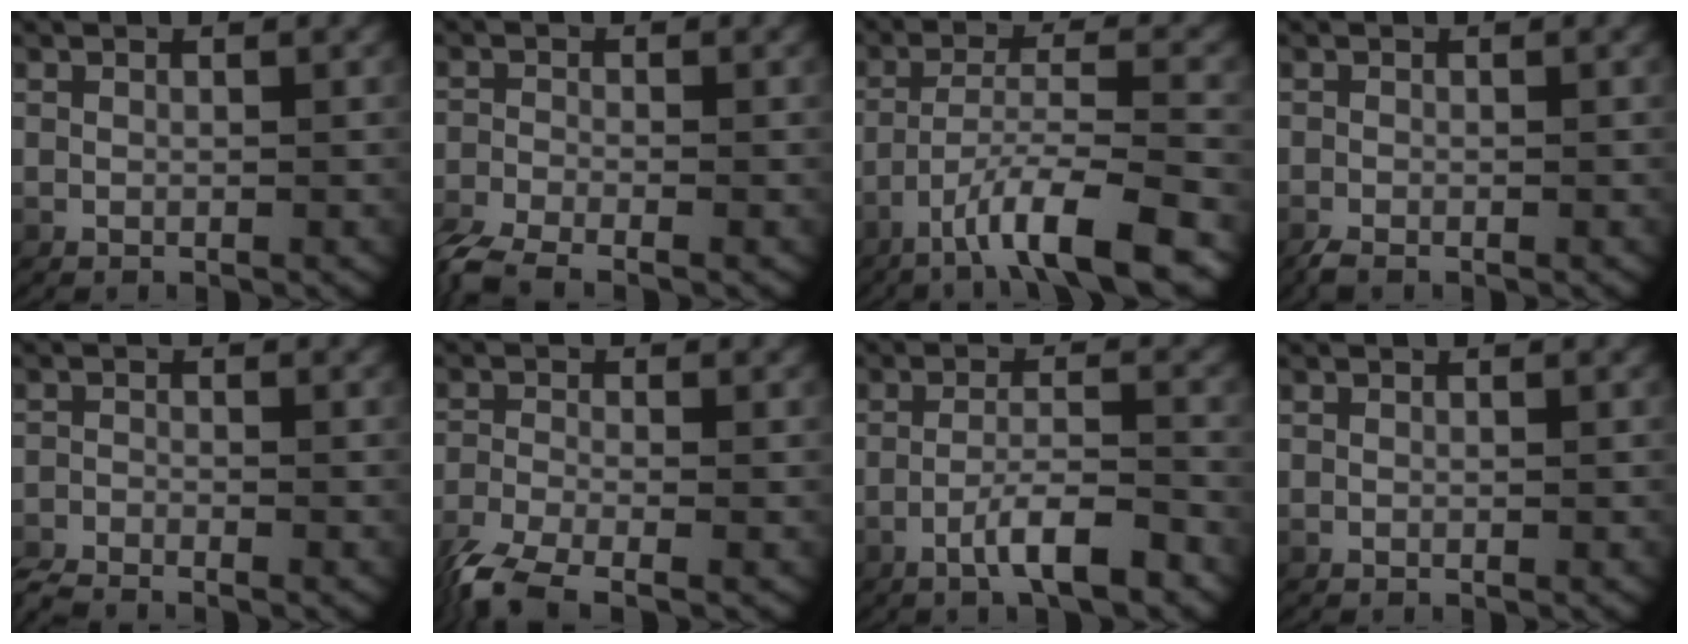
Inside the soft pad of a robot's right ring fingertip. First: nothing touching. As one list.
[{"total": 4.3, "force": [-3.4, 1.6, 2.0], "torque": [-0.049, -0.016, -0.051]}, {"total": 6.7, "force": [-3.5, 1.5, 5.6], "torque": [-0.096, -0.007, -0.053]}, {"total": 1.2, "force": [-1.0, 0.3, 0.4], "torque": [-0.013, -0.008, -0.016]}, {"total": 2.5, "force": [-2.4, 0.6, 0.3], "torque": [-0.008, -0.011, -0.043]}, {"total": 5.6, "force": [-4.2, 2.0, 3.2], "torque": [-0.079, -0.025, -0.056]}, {"total": 4.6, "force": [-2.7, 1.1, 3.5], "torque": [-0.063, -0.010, -0.043]}, {"total": 0.0}]